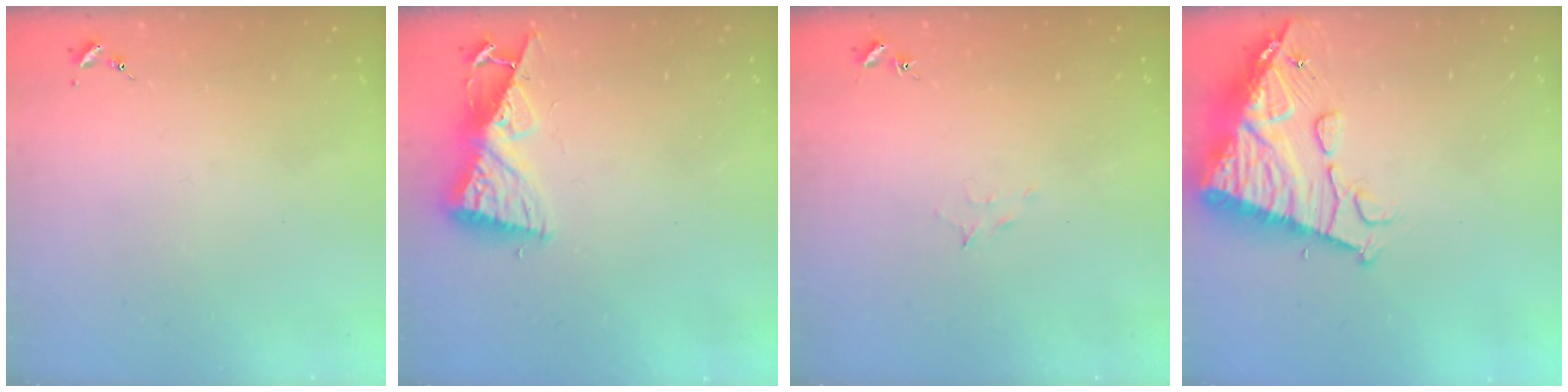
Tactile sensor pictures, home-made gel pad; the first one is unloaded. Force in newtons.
{"total": 8.2, "press": 8.2, "slide": 0.7}
{"total": 5.3, "press": 5.1, "slide": 1.0}
{"total": 14.9, "press": 14.8, "slide": 1.5}